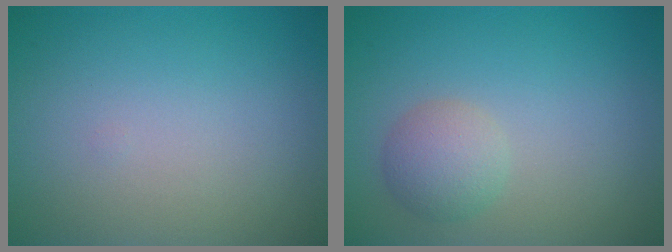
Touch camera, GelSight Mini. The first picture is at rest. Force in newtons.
{"total": 1.9, "press": 1.9, "slide": 0.1}